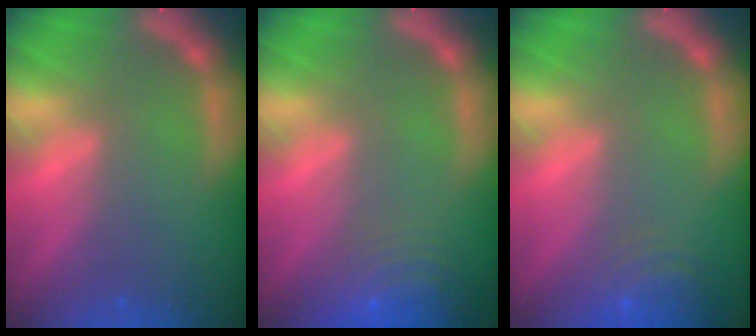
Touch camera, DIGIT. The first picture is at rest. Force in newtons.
{"total": 9.1}
{"total": 5.1}